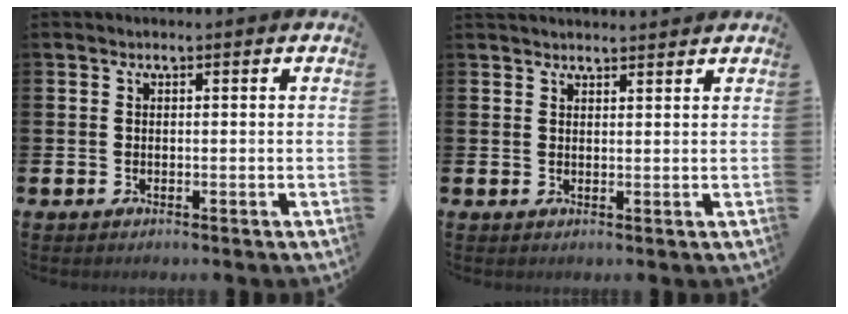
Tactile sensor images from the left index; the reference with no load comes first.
{"total": 1.8, "force": [1.8, 0.3, 0.1], "torque": [0.005, -0.010, 0.031]}